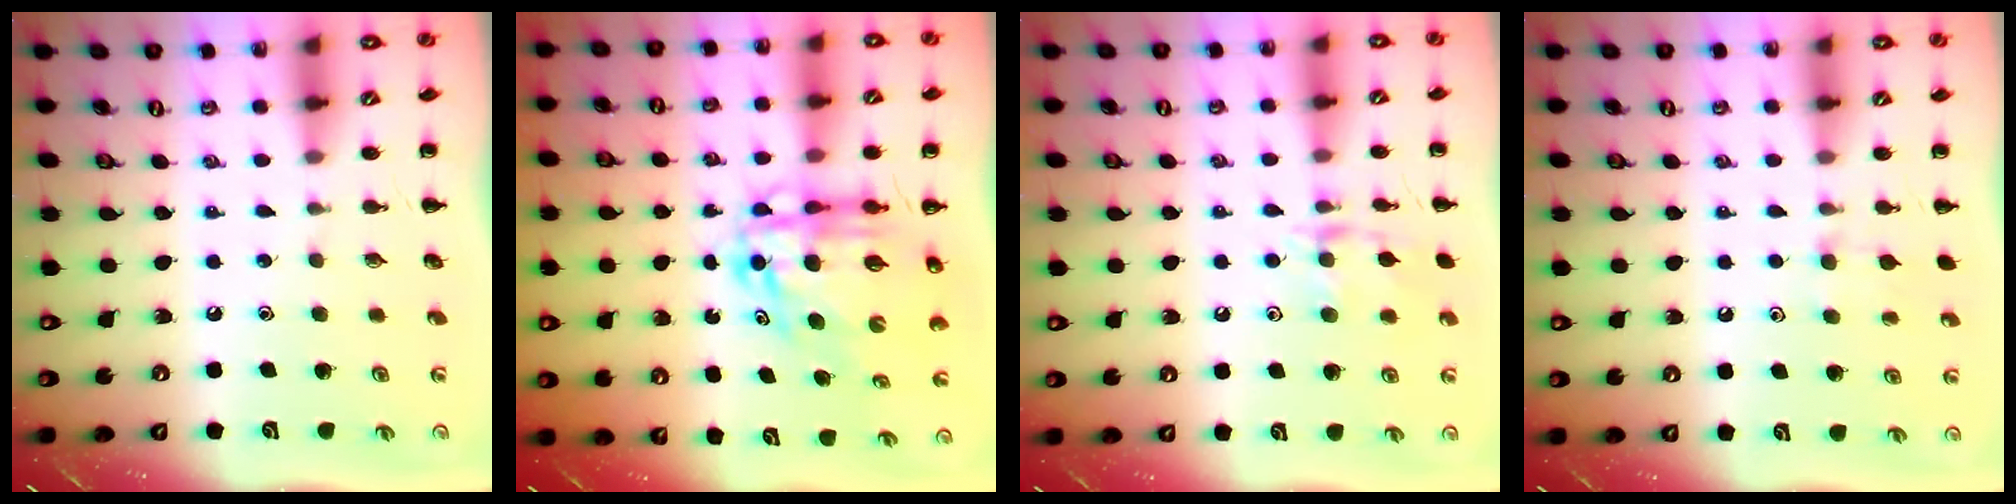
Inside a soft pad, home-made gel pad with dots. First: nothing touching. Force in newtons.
{"total": 10.2, "press": 9.8, "slide": 3.1}
{"total": 10.9, "press": 10.9, "slide": 0.6}
{"total": 6.8, "press": 6.5, "slide": 1.9}